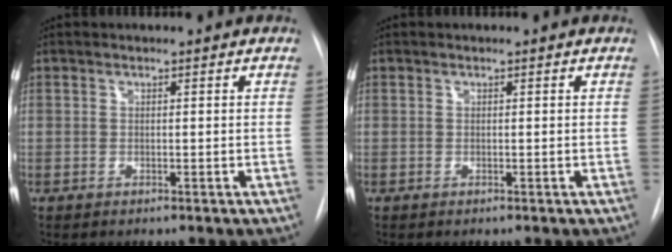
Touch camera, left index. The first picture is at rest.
{"total": 0.0}